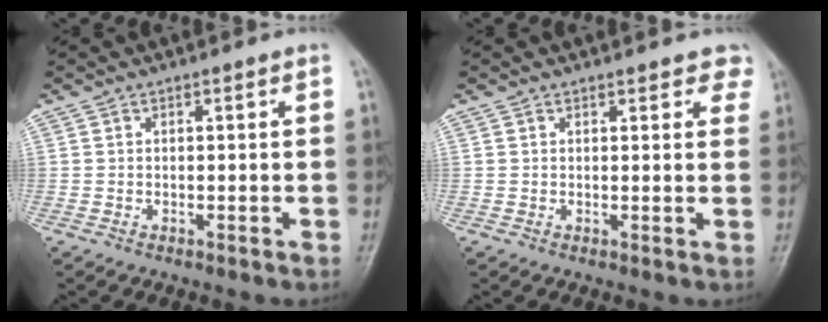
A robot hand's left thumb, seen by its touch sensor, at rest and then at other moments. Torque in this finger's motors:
{"motor_torque": [0.00, 0.05, -0.08, -0.13, 0.00]}